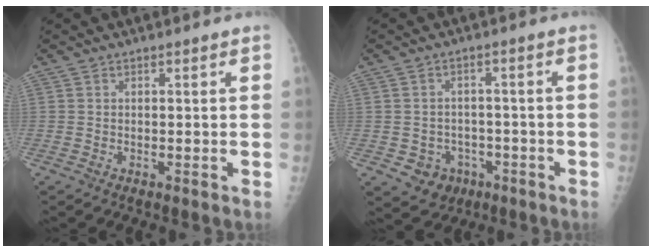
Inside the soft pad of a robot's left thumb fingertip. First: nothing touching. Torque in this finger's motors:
{"motor_torque": [-0.15, 0.00, 0.00, 0.00, 0.00]}